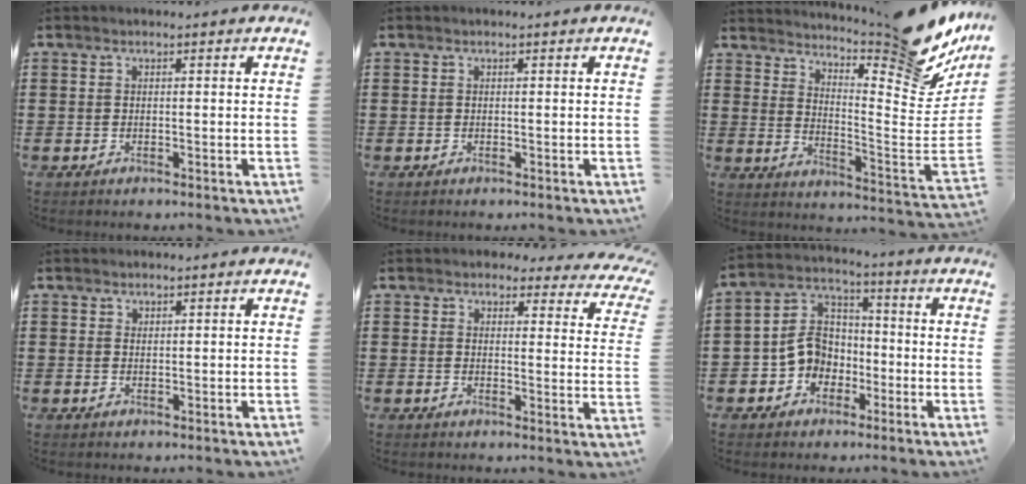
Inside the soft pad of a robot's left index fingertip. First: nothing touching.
{"total": 0.0}
{"total": 11.1, "force": [9.0, 1.9, 6.1], "torque": [-0.091, -0.094, 0.142]}
{"total": 0.7, "force": [0.6, 0.3, 0.0], "torque": [-0.003, 0.001, 0.013]}
{"total": 3.4, "force": [3.1, 1.3, 0.8], "torque": [-0.022, -0.009, 0.053]}
{"total": 7.2, "force": [-2.1, 6.2, 3.0], "torque": [-0.090, 0.013, -0.043]}